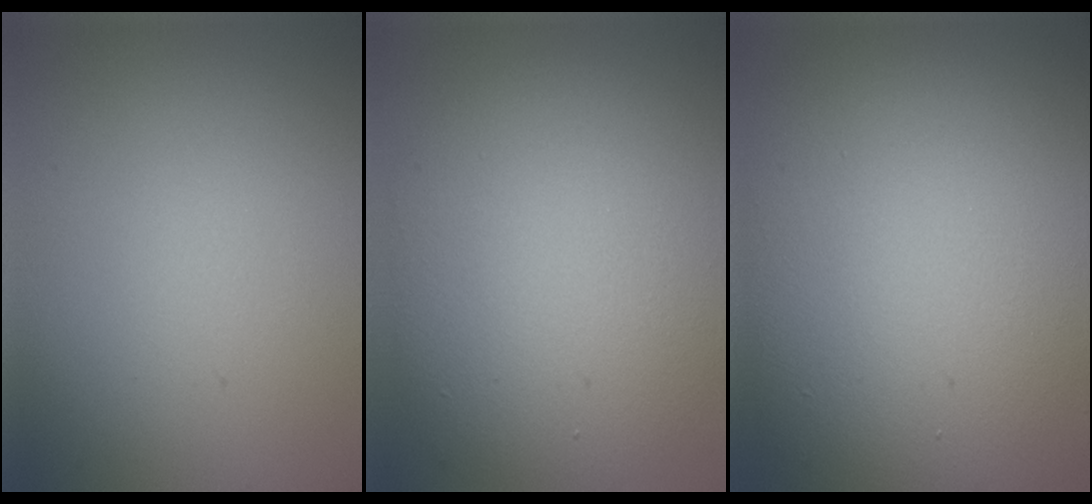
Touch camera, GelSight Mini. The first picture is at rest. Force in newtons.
{"total": 10.7, "press": 10.7, "slide": 0.7}
{"total": 15.9, "press": 15.9, "slide": 1.3}